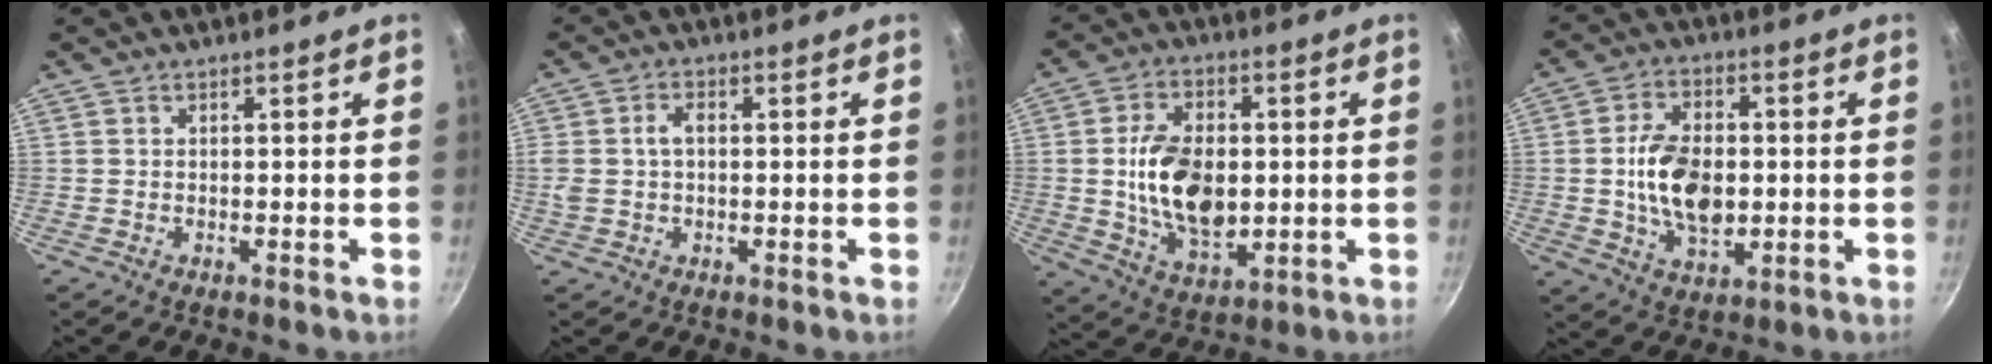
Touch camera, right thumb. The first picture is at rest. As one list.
[{"total": 4.4, "force": [0.3, 2.9, 3.3], "torque": [-0.075, 0.014, 0.007]}, {"total": 14.7, "force": [0.1, 8.9, 11.6], "torque": [-0.182, -0.007, 0.010]}, {"total": 12.7, "force": [-0.3, 7.8, 10.1], "torque": [-0.160, 0.001, -0.001]}]